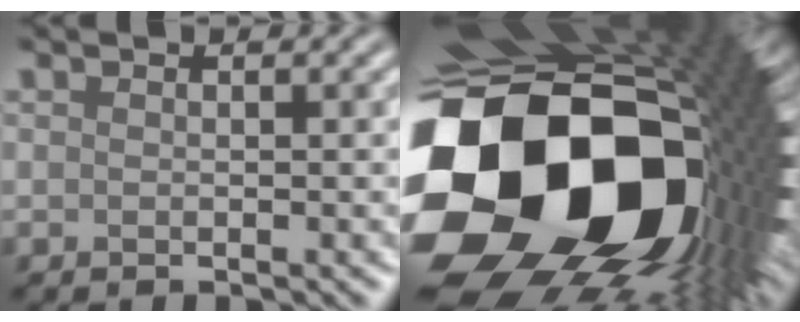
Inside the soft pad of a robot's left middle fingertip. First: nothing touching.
{"total": 22.1, "force": [-3.3, 14.9, 15.9], "torque": [-0.336, -0.081, -0.023]}